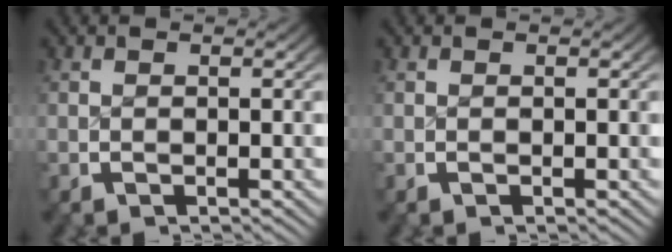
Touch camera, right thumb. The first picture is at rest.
{"total": 0.0}